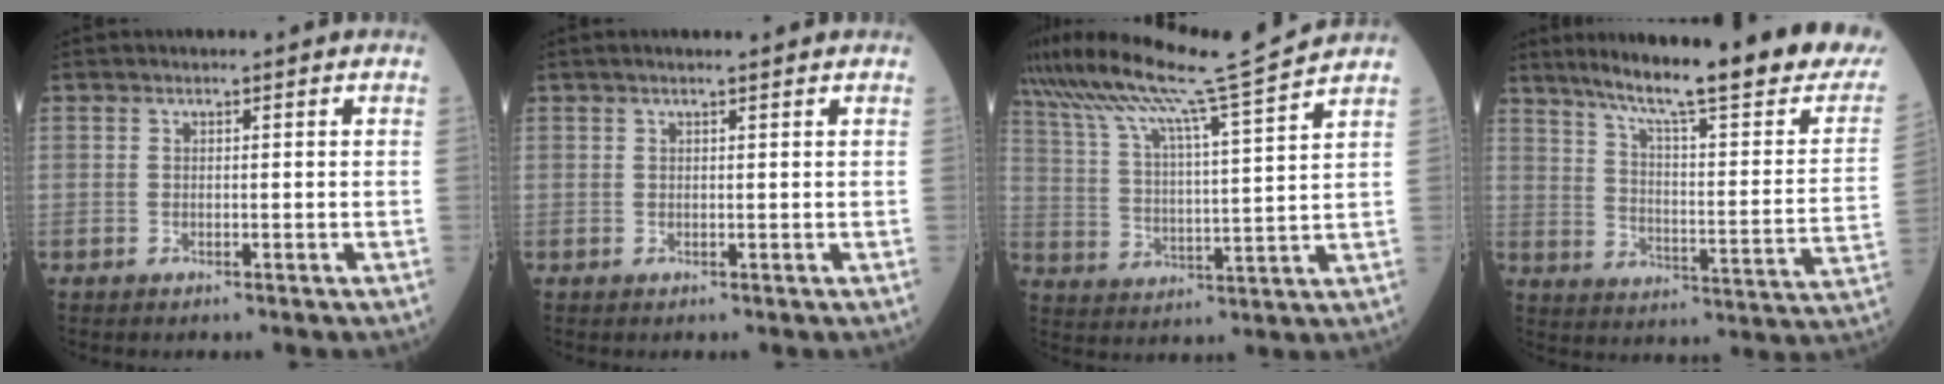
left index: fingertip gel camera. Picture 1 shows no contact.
{"total": 2.3, "force": [1.9, -0.2, 1.3], "torque": [-0.015, 0.016, 0.028]}
{"total": 16.7, "force": [14.4, -2.6, 7.9], "torque": [-0.151, -0.018, 0.234]}
{"total": 26.7, "force": [21.8, 1.8, 15.4], "torque": [-0.231, -0.052, 0.288]}